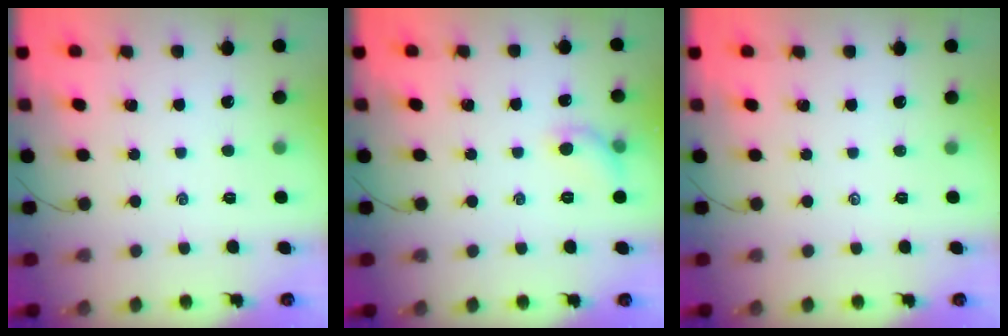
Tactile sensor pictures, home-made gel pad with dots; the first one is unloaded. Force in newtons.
{"total": 6.1, "press": 5.9, "slide": 1.3}
{"total": 0.0}